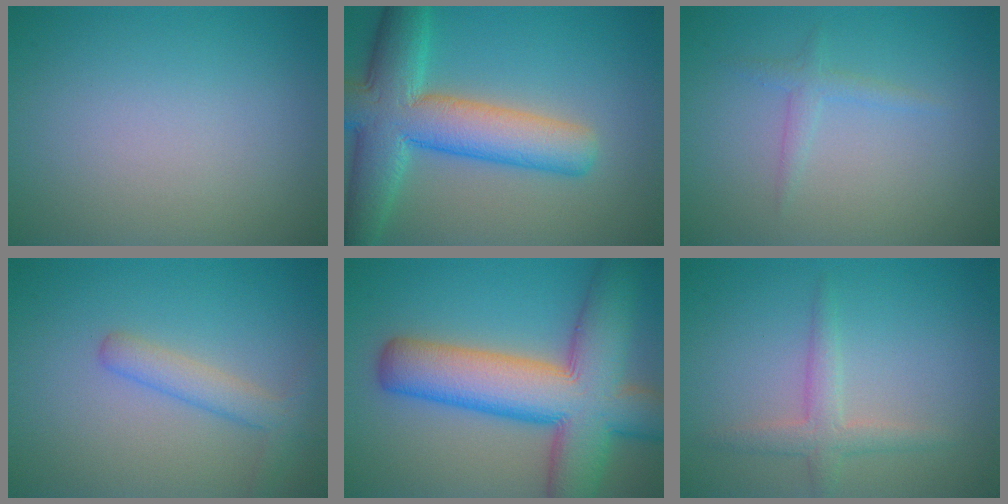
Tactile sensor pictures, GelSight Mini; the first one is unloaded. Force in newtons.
{"total": 9.5, "press": 9.5, "slide": 0.4}
{"total": 1.3, "press": 1.3, "slide": 0.1}
{"total": 2.6, "press": 2.6, "slide": 0.1}
{"total": 12.7, "press": 12.6, "slide": 0.7}
{"total": 2.4, "press": 2.4, "slide": 0.0}